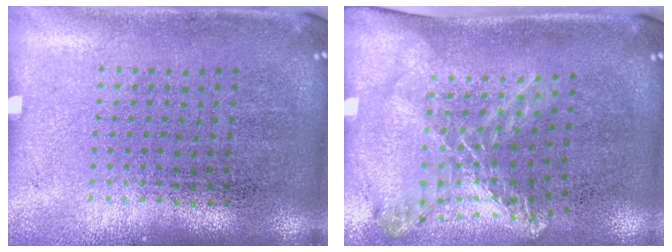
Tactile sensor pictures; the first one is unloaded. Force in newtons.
{"total": 1.5, "press": 1.3, "slide": 0.8}